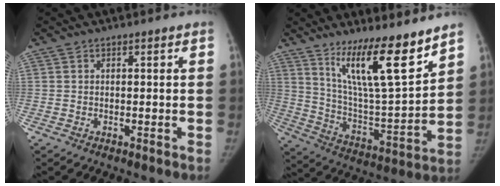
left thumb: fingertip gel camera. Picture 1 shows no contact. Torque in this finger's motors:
{"motor_torque": [0.17, 0.08, 1.48, -1.29, 0.10]}